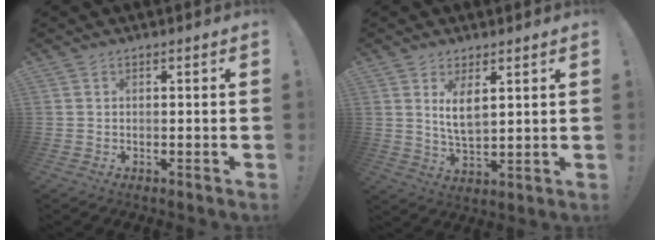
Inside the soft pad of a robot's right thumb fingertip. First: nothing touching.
{"total": 6.7, "force": [2.9, 3.0, 5.3], "torque": [-0.108, -0.014, 0.047]}